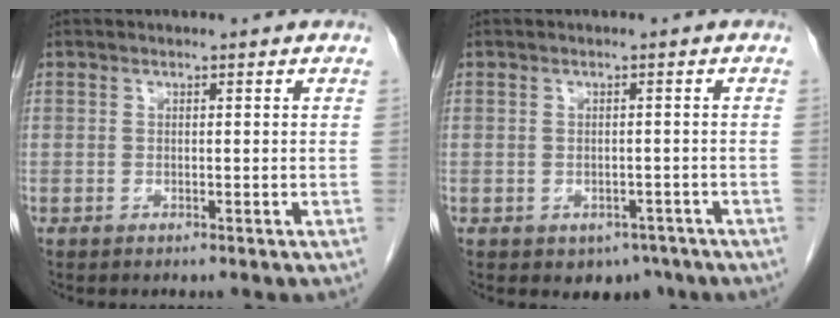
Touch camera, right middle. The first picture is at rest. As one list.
[{"total": 3.0, "force": [-1.9, 2.1, 1.2], "torque": [-0.006, 0.004, -0.016]}]